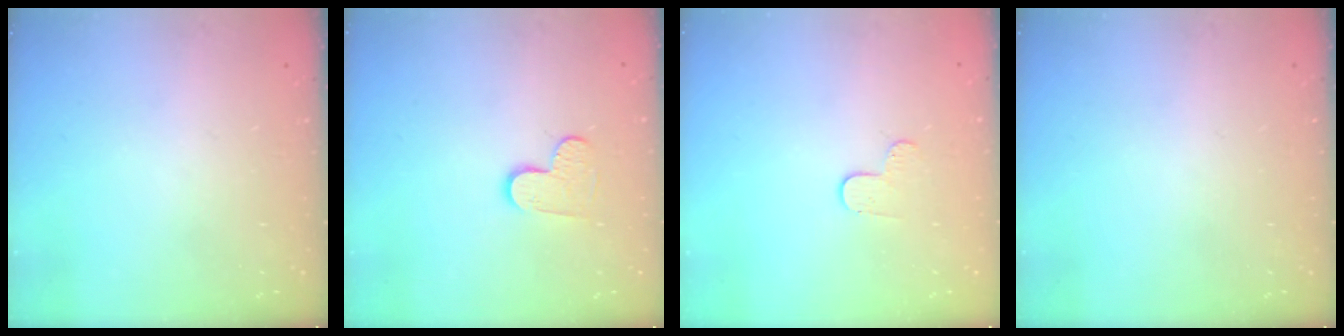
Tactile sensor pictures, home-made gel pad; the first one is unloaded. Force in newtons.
{"total": 5.9, "press": 5.9, "slide": 0.3}
{"total": 3.8, "press": 3.8, "slide": 0.4}
{"total": 0.0}